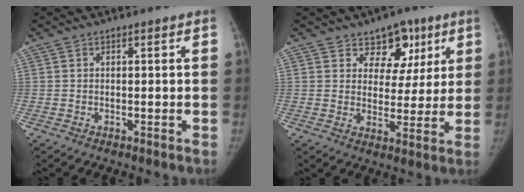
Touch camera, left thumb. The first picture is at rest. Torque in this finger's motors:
{"motor_torque": [0.44, 0.37, 0.07, 0.02, -0.01]}